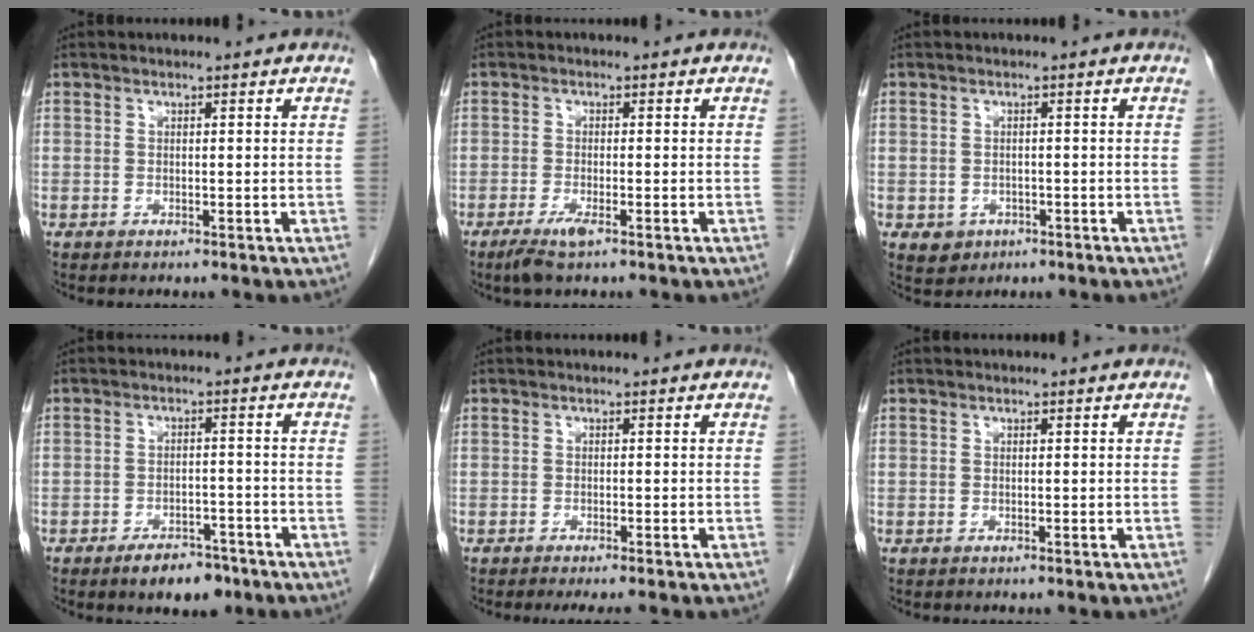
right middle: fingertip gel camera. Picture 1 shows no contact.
{"total": 3.0, "force": [-1.9, 0.4, 2.3], "torque": [-0.051, -0.007, -0.037]}
{"total": 2.7, "force": [-1.1, 2.4, 0.8], "torque": [-0.010, 0.004, -0.006]}
{"total": 5.7, "force": [-4.0, 2.6, 3.1], "torque": [-0.046, 0.003, -0.055]}
{"total": 3.6, "force": [-3.0, 0.2, 2.0], "torque": [-0.019, -0.006, -0.040]}
{"total": 0.0}